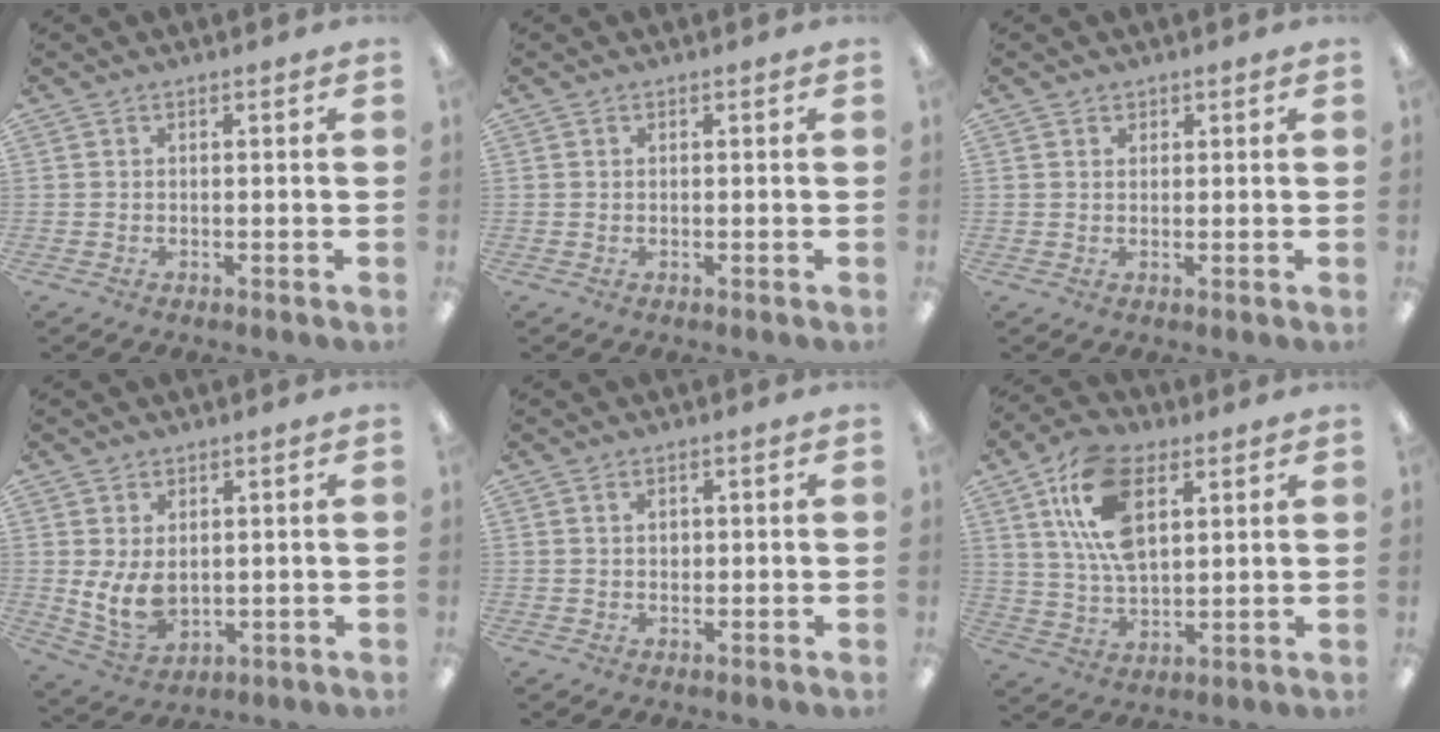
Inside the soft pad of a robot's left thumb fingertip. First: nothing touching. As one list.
[{"total": 0.0}, {"total": 1.3, "force": [0.9, 0.9, 0.1], "torque": [0.006, -0.001, 0.014]}, {"total": 8.1, "force": [0.5, 5.5, 6.0], "torque": [-0.118, -0.010, 0.012]}, {"total": 1.7, "force": [0.6, 1.3, 0.9], "torque": [-0.021, 0.004, 0.011]}, {"total": 16.7, "force": [6.7, 9.6, 11.8], "torque": [-0.243, -0.004, 0.121]}]